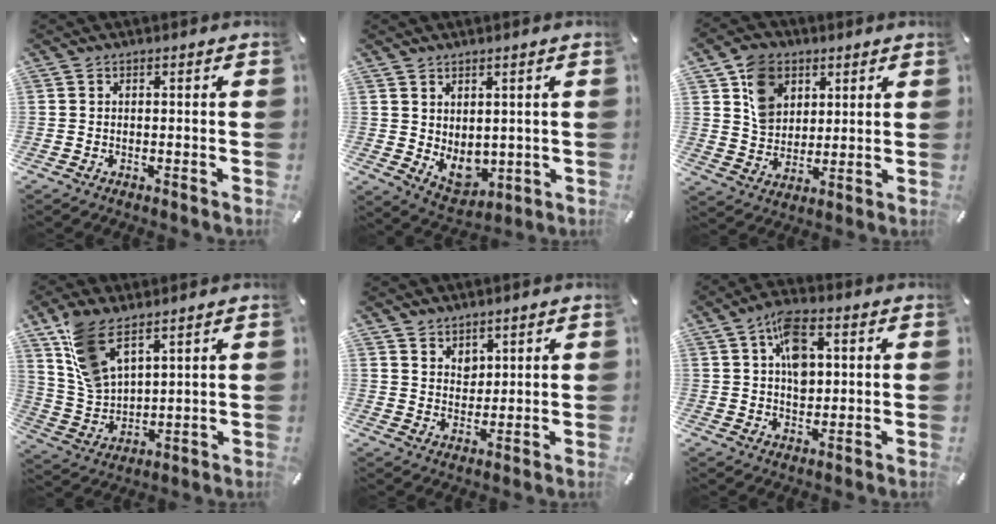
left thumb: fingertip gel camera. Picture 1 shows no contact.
{"total": 6.6, "force": [0.5, 5.5, 3.5], "torque": [-0.047, -0.009, 0.015]}
{"total": 10.1, "force": [4.6, 8.1, 3.9], "torque": [-0.070, -0.002, 0.088]}
{"total": 11.1, "force": [7.6, 5.1, 6.1], "torque": [-0.147, -0.026, 0.148]}
{"total": 4.8, "force": [3.3, 3.4, -0.3], "torque": [-0.001, -0.016, 0.063]}
{"total": 9.1, "force": [2.3, 5.9, 6.4], "torque": [-0.099, 0.003, 0.041]}